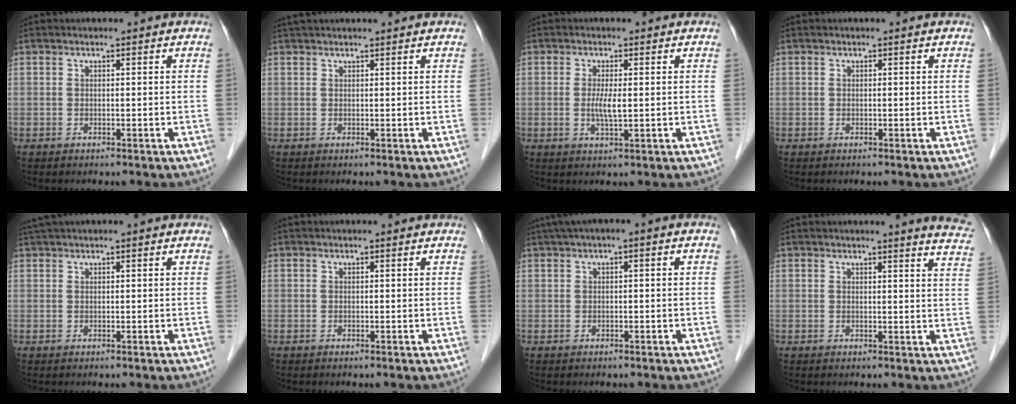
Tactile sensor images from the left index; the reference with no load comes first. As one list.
[{"total": 4.9, "force": [4.5, 0.1, 2.0], "torque": [-0.023, 0.038, 0.062]}, {"total": 2.9, "force": [0.0, 0.4, 2.9], "torque": [-0.063, -0.005, 0.001]}, {"total": 0.0}, {"total": 1.5, "force": [1.0, -0.1, 1.1], "torque": [-0.029, 0.022, 0.025]}, {"total": 0.0}, {"total": 3.0, "force": [0.9, 0.5, 2.9], "torque": [-0.049, 0.020, 0.014]}, {"total": 7.3, "force": [6.8, -0.2, 2.4], "torque": [-0.017, -0.041, 0.046]}]